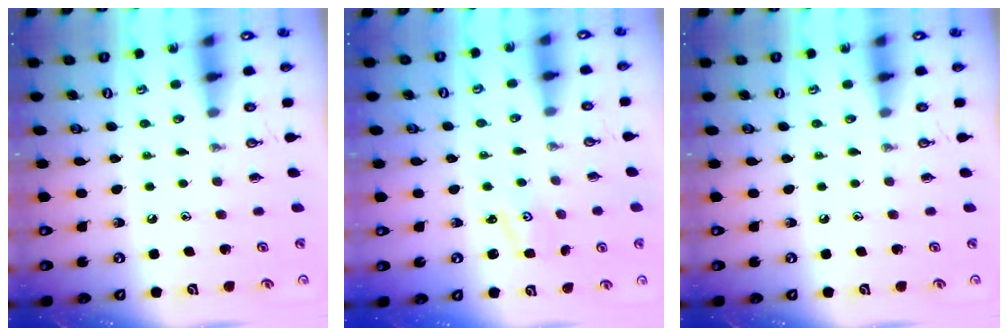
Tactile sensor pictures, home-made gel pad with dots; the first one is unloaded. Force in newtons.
{"total": 1.4, "press": 1.4, "slide": 0.3}
{"total": 0.0}